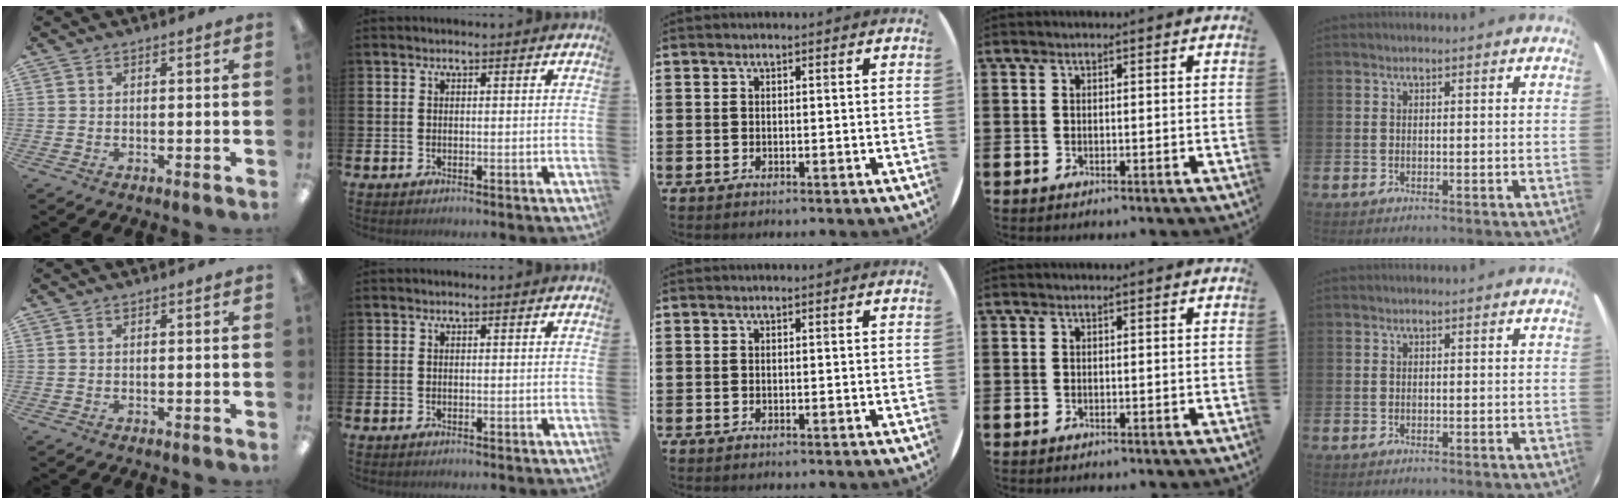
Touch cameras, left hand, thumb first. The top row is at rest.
{}